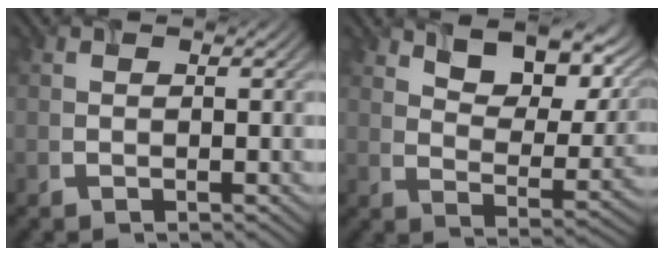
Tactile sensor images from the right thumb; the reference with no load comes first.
{"total": 11.5, "force": [7.5, 4.8, 7.3], "torque": [-0.133, -0.003, 0.133]}